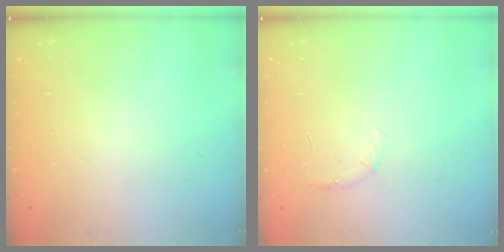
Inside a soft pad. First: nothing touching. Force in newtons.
{"total": 5.2, "press": 5.0, "slide": 1.5}